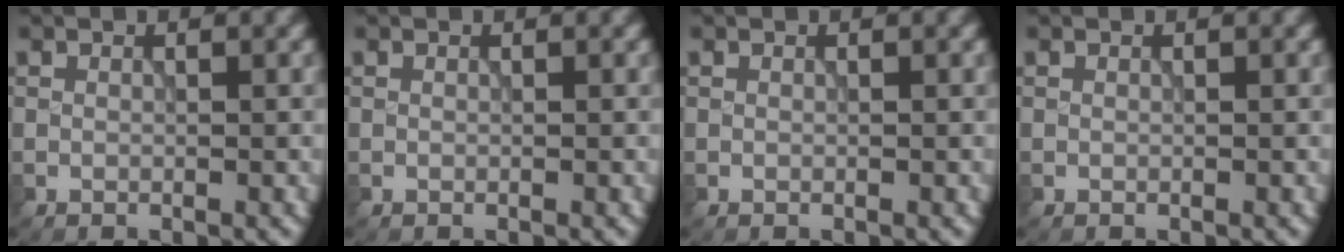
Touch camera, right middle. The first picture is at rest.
{"total": 0.0}
{"total": 0.0}
{"total": 0.0}